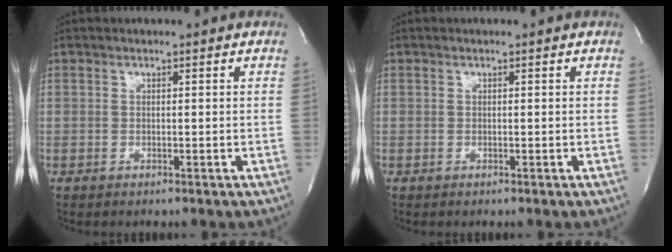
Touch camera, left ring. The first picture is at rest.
{"total": 0.0}